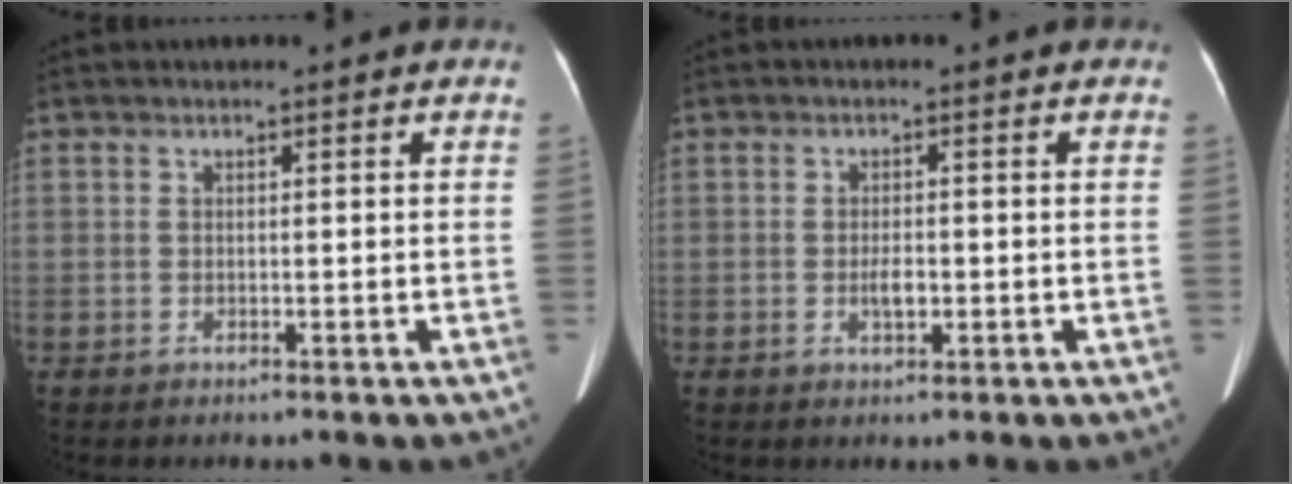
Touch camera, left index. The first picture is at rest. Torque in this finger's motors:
{"motor_torque": [0.55, 0.04, 0.27, 0.07]}